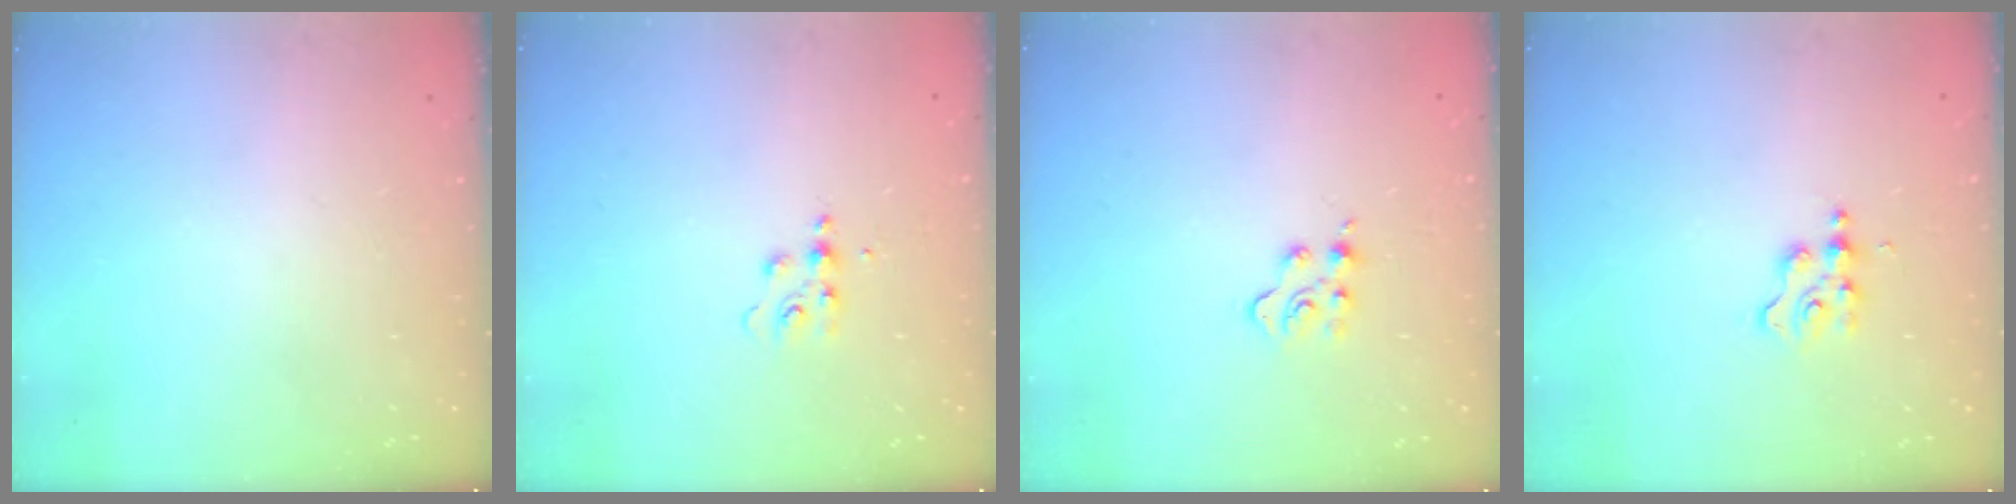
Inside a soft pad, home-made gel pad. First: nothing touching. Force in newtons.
{"total": 4.7, "press": 4.7, "slide": 0.5}
{"total": 3.9, "press": 3.9, "slide": 0.5}
{"total": 3.1, "press": 3.1, "slide": 0.4}